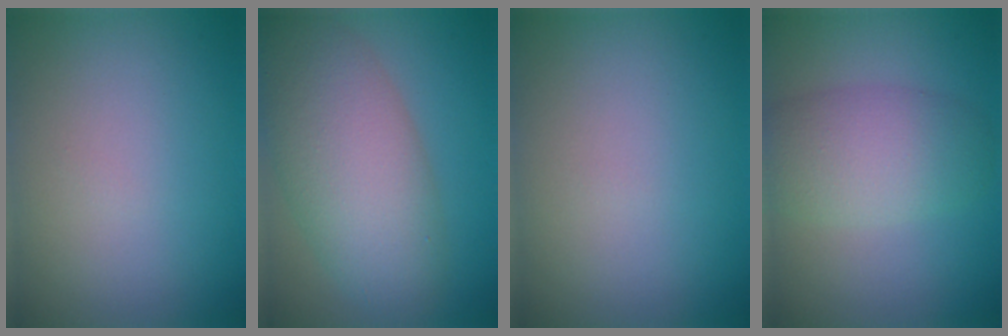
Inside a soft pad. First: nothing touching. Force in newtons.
{"total": 8.7, "press": 8.7, "slide": 0.1}
{"total": 0.0}
{"total": 5.2, "press": 5.2, "slide": 0.1}